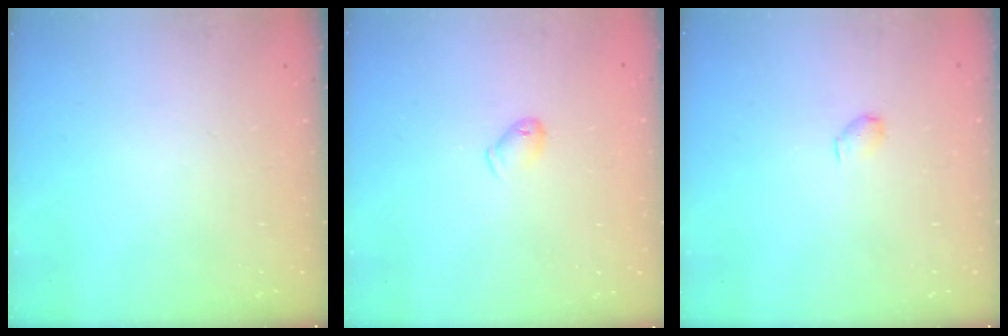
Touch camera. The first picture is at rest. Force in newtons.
{"total": 4.8, "press": 4.7, "slide": 0.9}
{"total": 2.9, "press": 2.9, "slide": 0.5}